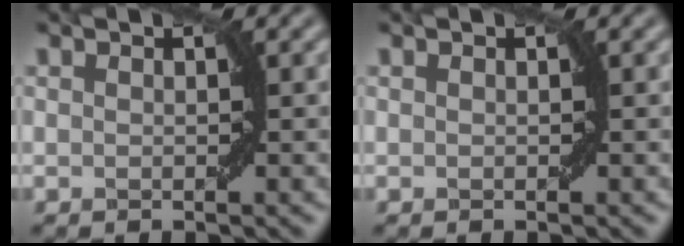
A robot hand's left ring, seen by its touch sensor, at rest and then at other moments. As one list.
[{"total": 0.0}]